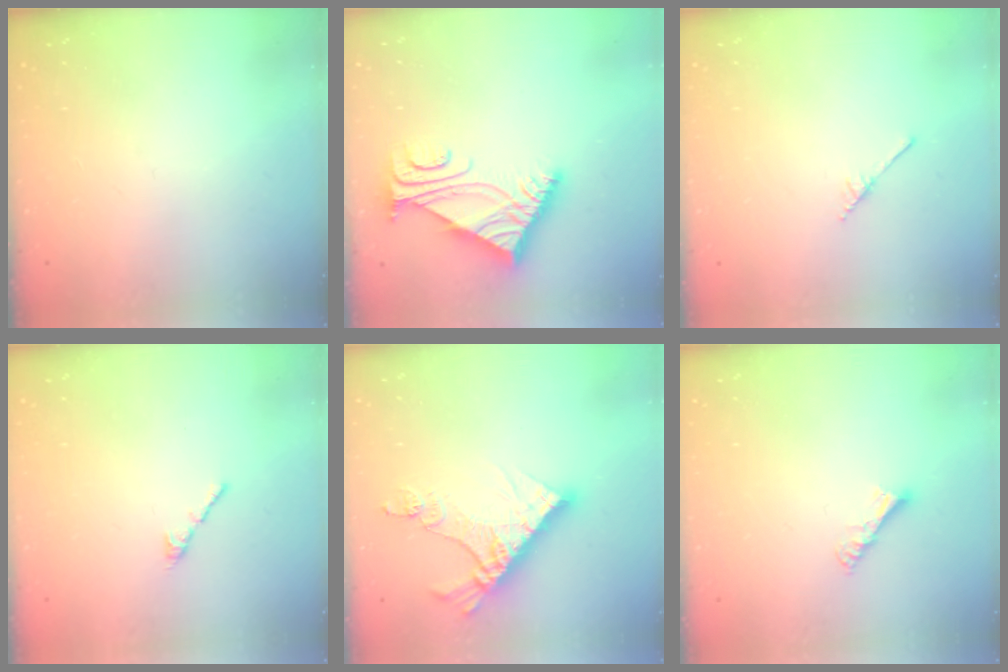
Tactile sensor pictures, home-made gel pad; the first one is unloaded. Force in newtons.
{"total": 5.5, "press": 5.4, "slide": 0.7}
{"total": 2.5, "press": 2.4, "slide": 0.3}
{"total": 2.7, "press": 2.6, "slide": 0.7}
{"total": 12.6, "press": 12.6, "slide": 1.1}
{"total": 4.4, "press": 4.4, "slide": 0.6}